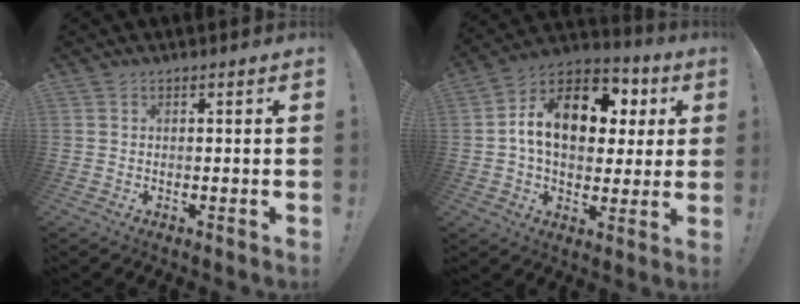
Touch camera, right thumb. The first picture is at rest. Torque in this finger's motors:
{"motor_torque": [1.72, 1.76, 1.07, 0.77, 0.44]}